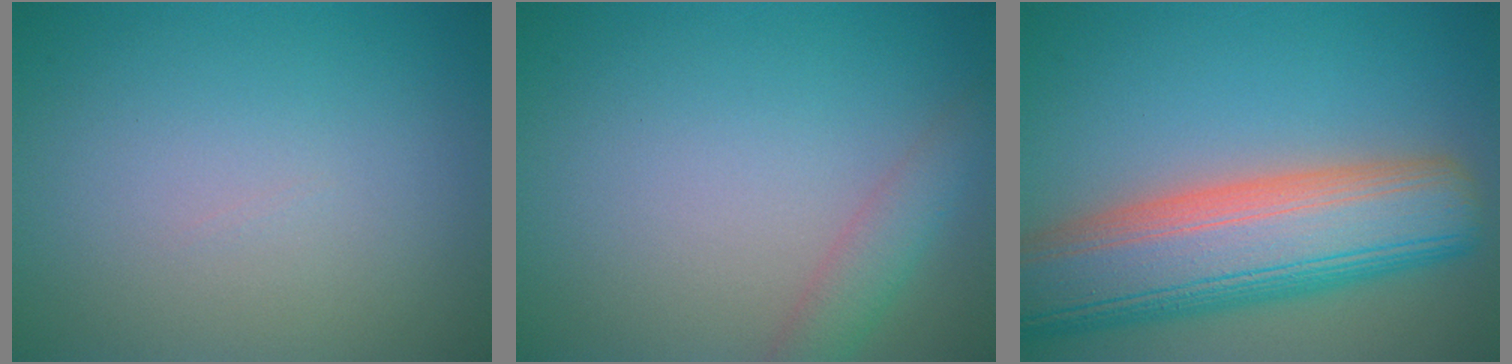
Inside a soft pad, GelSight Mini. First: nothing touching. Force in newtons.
{"total": 2.3, "press": 2.3, "slide": 0.1}
{"total": 12.1, "press": 12.0, "slide": 1.3}